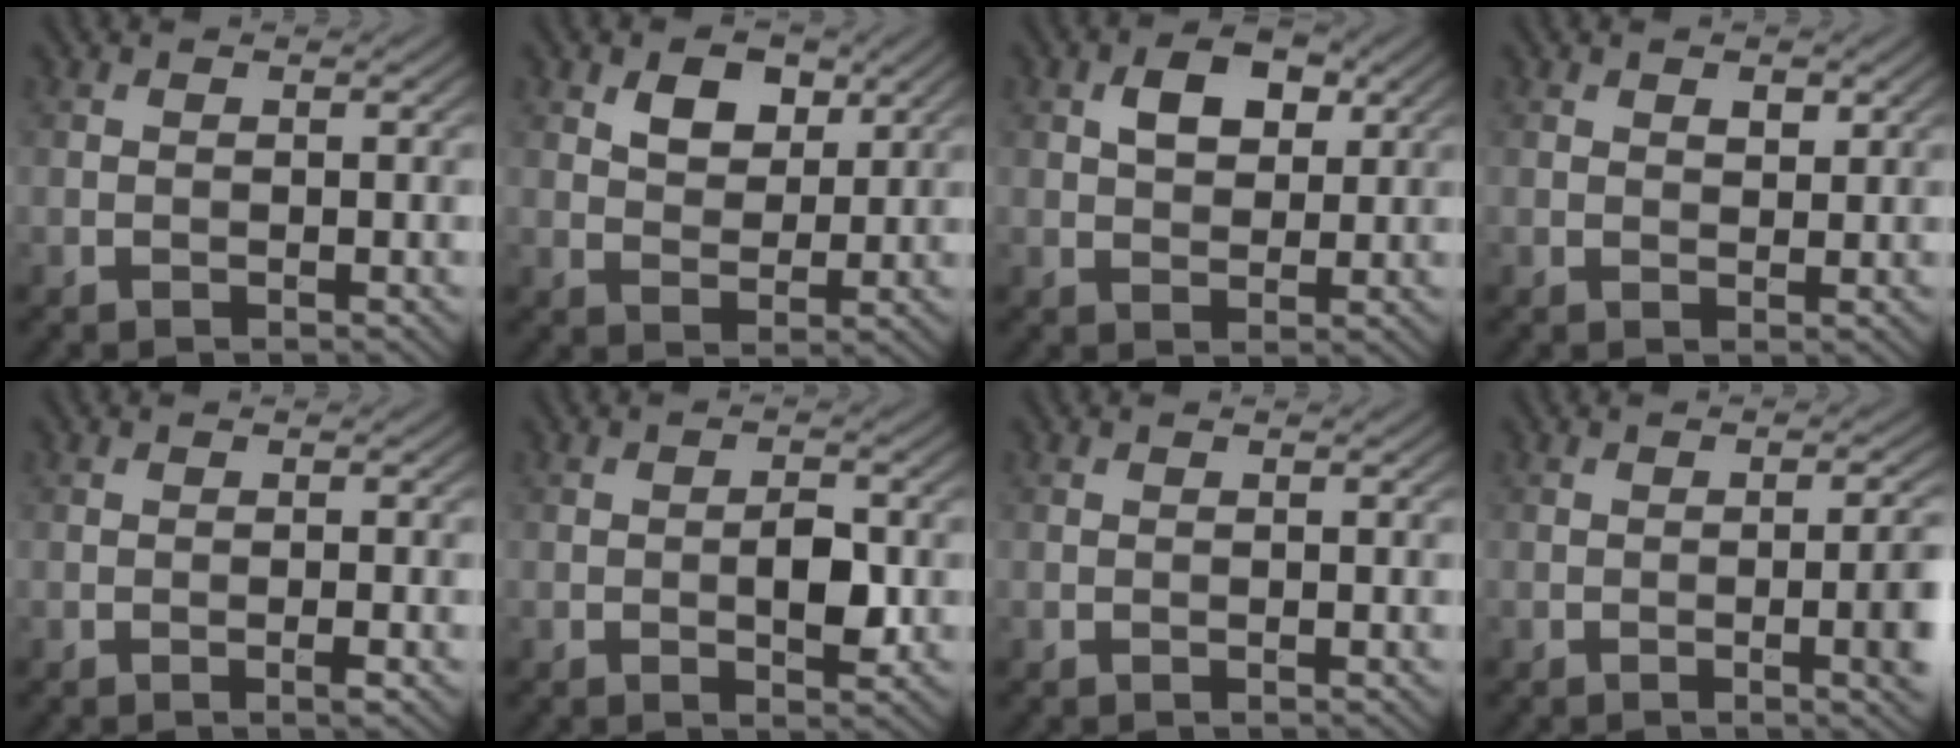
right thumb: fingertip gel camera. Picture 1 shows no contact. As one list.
[{"total": 4.5, "force": [2.4, 2.9, 2.6], "torque": [-0.048, -0.003, 0.038]}, {"total": 4.9, "force": [1.8, 3.1, 3.3], "torque": [-0.057, 0.005, 0.029]}, {"total": 1.4, "force": [0.8, 0.8, 0.8], "torque": [-0.011, -0.001, 0.015]}, {"total": 0.9, "force": [-0.4, 0.0, 0.8], "torque": [-0.013, 0.001, -0.009]}, {"total": 3.4, "force": [-0.5, 1.5, 3.0], "torque": [-0.046, 0.002, -0.009]}, {"total": 0.0}, {"total": 5.1, "force": [-0.9, 1.1, 4.9], "torque": [-0.071, 0.000, -0.011]}]